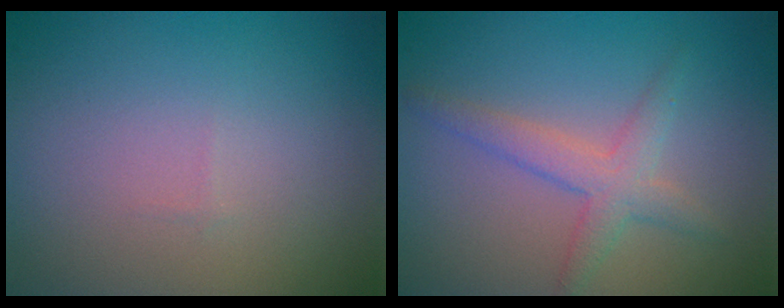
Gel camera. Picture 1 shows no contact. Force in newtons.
{"total": 2.6, "press": 2.6, "slide": 0.2}